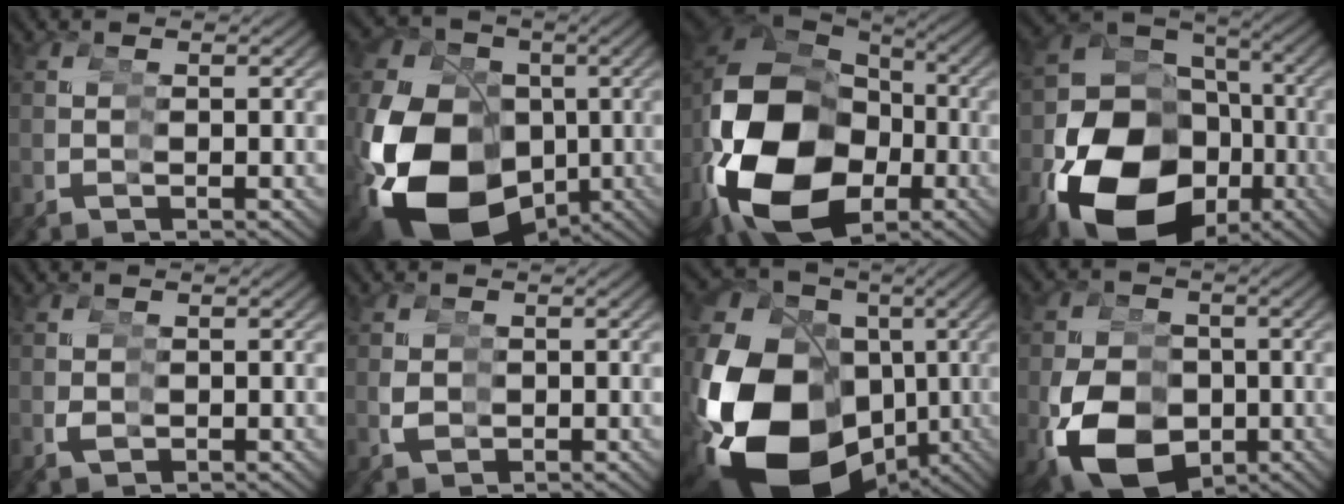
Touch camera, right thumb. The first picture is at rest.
{"total": 21.0, "force": [-4.0, 16.0, 13.0], "torque": [-0.254, -0.055, -0.041]}
{"total": 20.4, "force": [-3.0, 14.1, 14.5], "torque": [-0.307, -0.056, -0.012]}
{"total": 16.4, "force": [-4.6, 10.8, 11.3], "torque": [-0.222, -0.046, -0.044]}
{"total": 1.1, "force": [0.3, 1.0, 0.2], "torque": [-0.001, -0.001, 0.009]}
{"total": 1.8, "force": [0.7, 1.7, -0.2], "torque": [-0.003, -0.005, 0.018]}
{"total": 25.7, "force": [-4.6, 19.1, 16.5], "torque": [-0.311, -0.069, -0.046]}
{"total": 10.6, "force": [-2.5, 8.4, 6.1], "torque": [-0.121, -0.036, -0.021]}